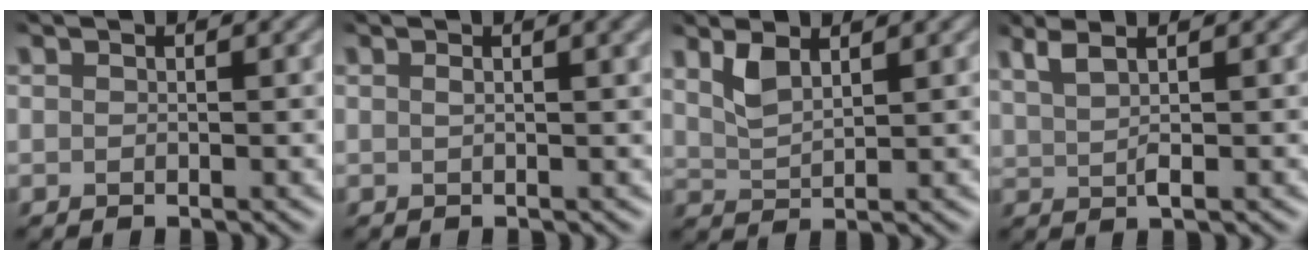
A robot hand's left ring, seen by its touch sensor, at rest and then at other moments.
{"total": 2.9, "force": [0.8, 1.3, 2.5], "torque": [-0.020, 0.005, 0.015]}
{"total": 2.1, "force": [1.6, 0.2, 1.4], "torque": [-0.036, -0.001, 0.037]}
{"total": 2.4, "force": [1.4, 0.1, 1.9], "torque": [-0.041, 0.003, 0.038]}